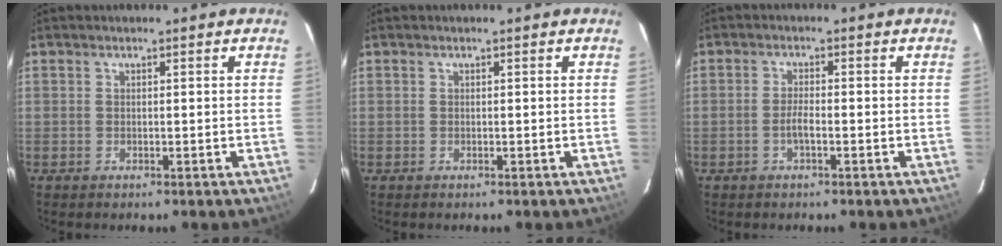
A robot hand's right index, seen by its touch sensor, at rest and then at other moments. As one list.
[{"total": 0.0}, {"total": 2.1, "force": [-1.0, 0.4, 1.8], "torque": [-0.039, 0.001, -0.019]}]